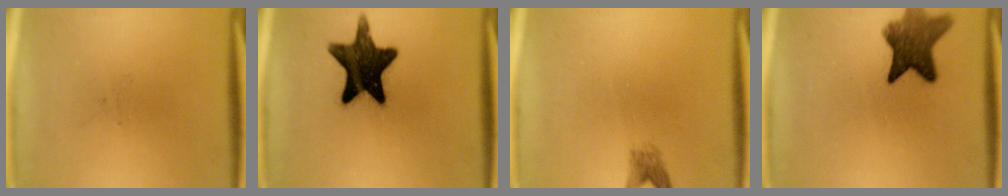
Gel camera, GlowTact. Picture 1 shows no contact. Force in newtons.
{"total": 15.6}
{"total": 1.8}
{"total": 8.4}